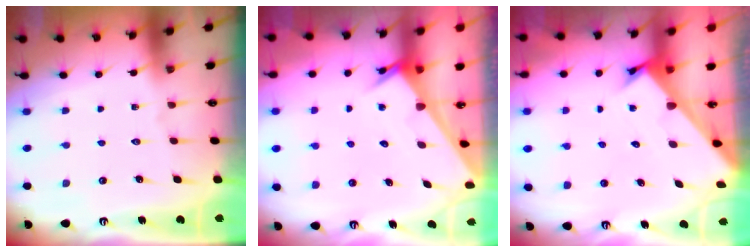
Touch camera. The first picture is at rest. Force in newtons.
{"total": 2.5, "press": 2.5, "slide": 0.1}
{"total": 2.5, "press": 2.5, "slide": 0.3}